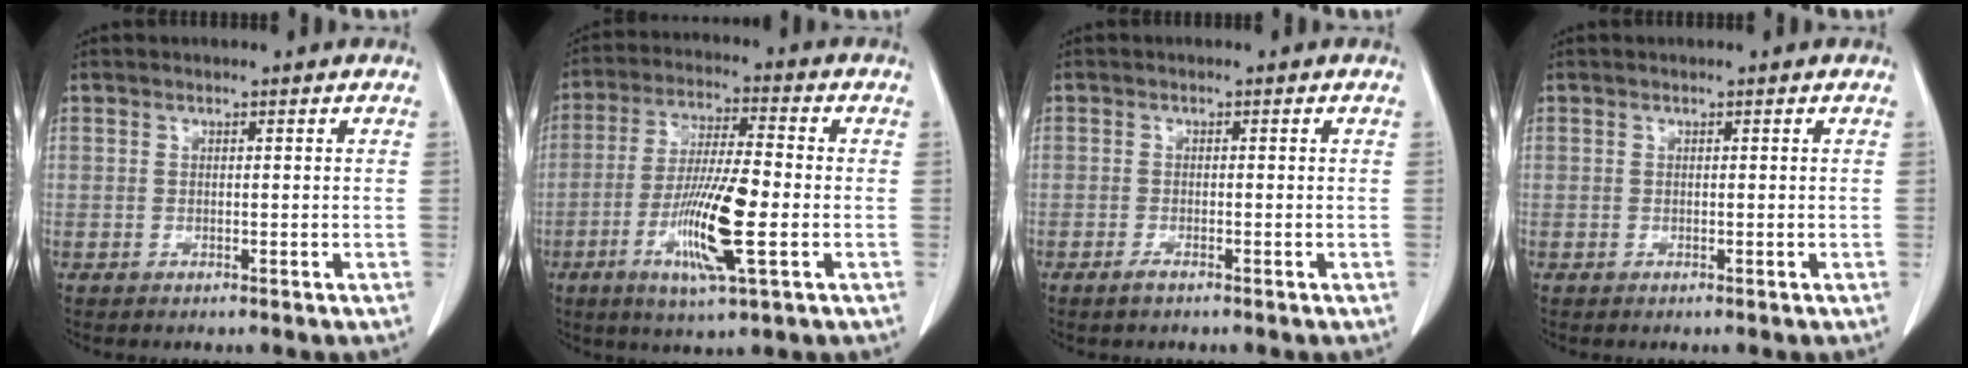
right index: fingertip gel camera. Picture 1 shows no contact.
{"total": 12.4, "force": [-3.5, 1.0, 11.9], "torque": [-0.228, -0.016, -0.067]}
{"total": 1.2, "force": [-0.9, 0.1, 0.8], "torque": [-0.019, -0.002, -0.017]}
{"total": 0.0}